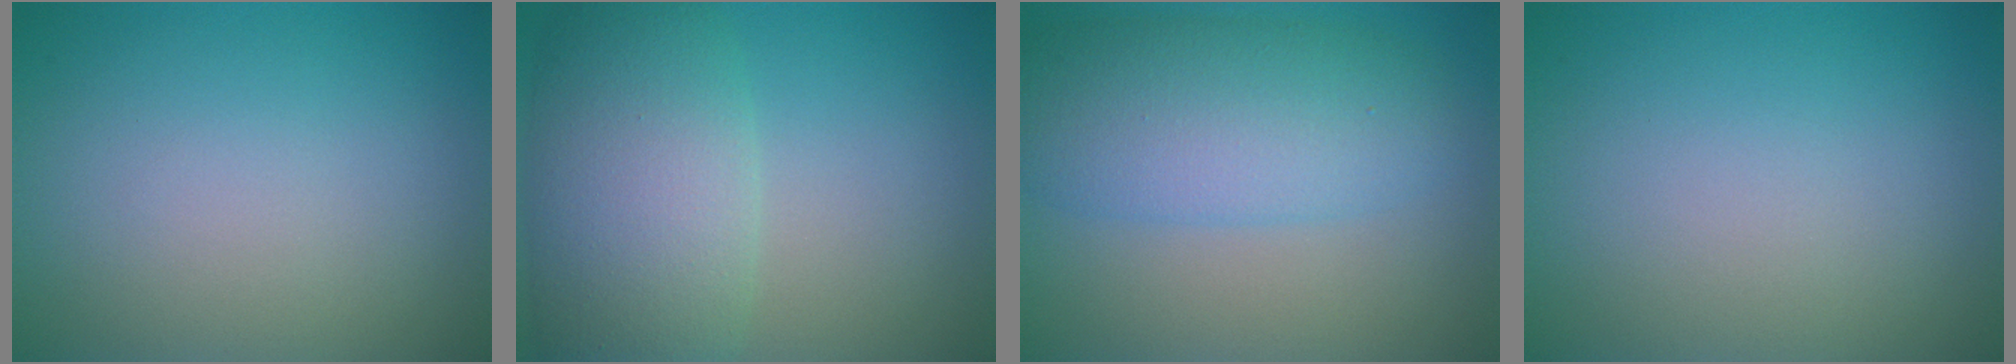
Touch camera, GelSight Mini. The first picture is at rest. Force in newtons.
{"total": 8.3, "press": 8.3, "slide": 0.4}
{"total": 6.9, "press": 6.9, "slide": 0.2}
{"total": 0.0}